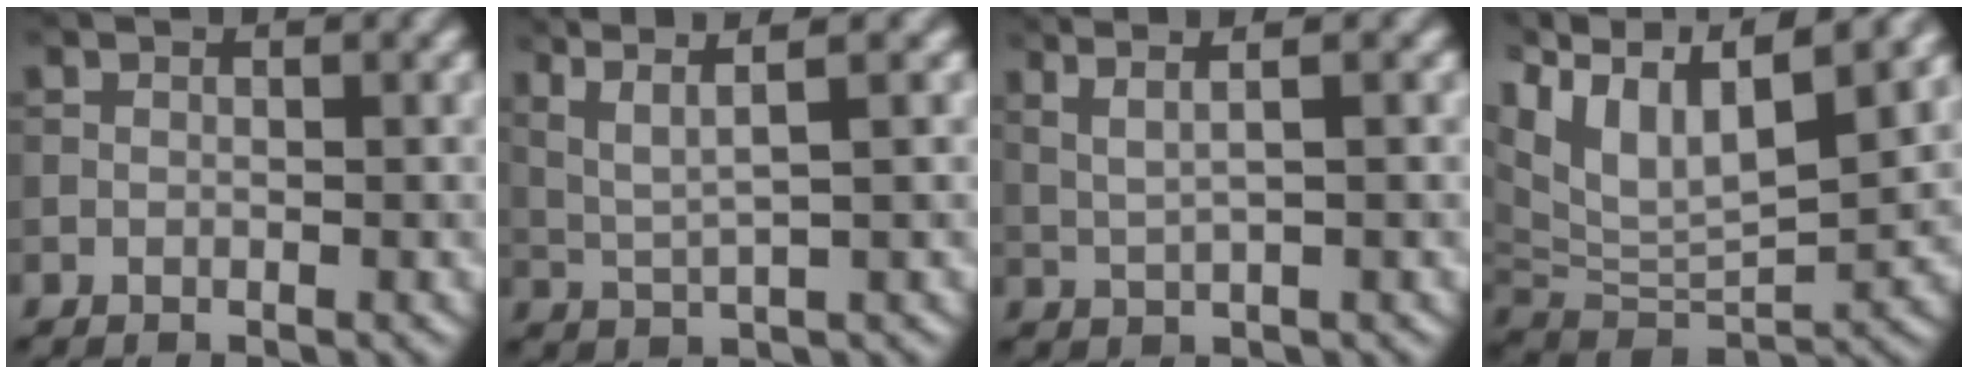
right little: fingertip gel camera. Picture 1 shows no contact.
{"total": 5.5, "force": [3.3, 1.0, 4.3], "torque": [-0.087, 0.016, 0.046]}
{"total": 4.6, "force": [2.5, 1.4, 3.6], "torque": [-0.059, 0.014, 0.031]}
{"total": 12.4, "force": [6.7, 5.2, 9.0], "torque": [-0.184, 0.031, 0.119]}